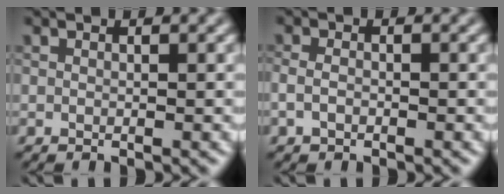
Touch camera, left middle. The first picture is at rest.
{"total": 1.2, "force": [-0.4, 0.8, 0.8], "torque": [-0.019, 0.001, -0.012]}